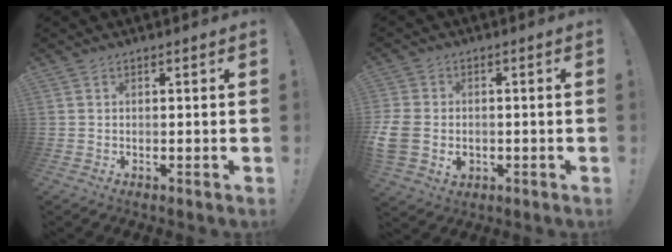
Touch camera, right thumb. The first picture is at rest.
{"total": 8.4, "force": [-1.5, 6.8, 4.8], "torque": [-0.095, 0.004, -0.025]}